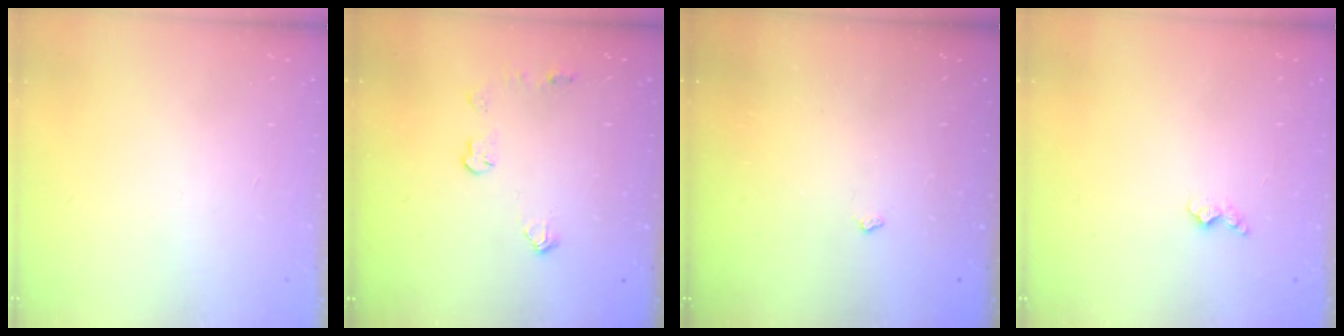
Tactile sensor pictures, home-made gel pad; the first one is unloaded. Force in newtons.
{"total": 6.2, "press": 6.2, "slide": 0.3}
{"total": 2.6, "press": 2.6, "slide": 0.4}
{"total": 4.4, "press": 4.4, "slide": 0.6}